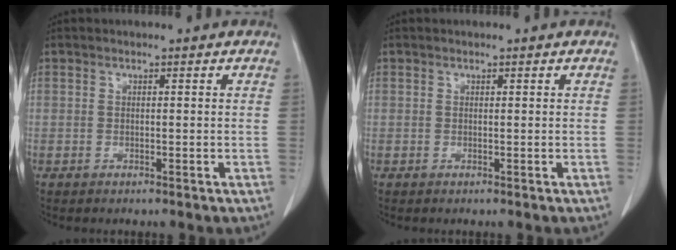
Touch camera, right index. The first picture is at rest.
{"total": 0.0}